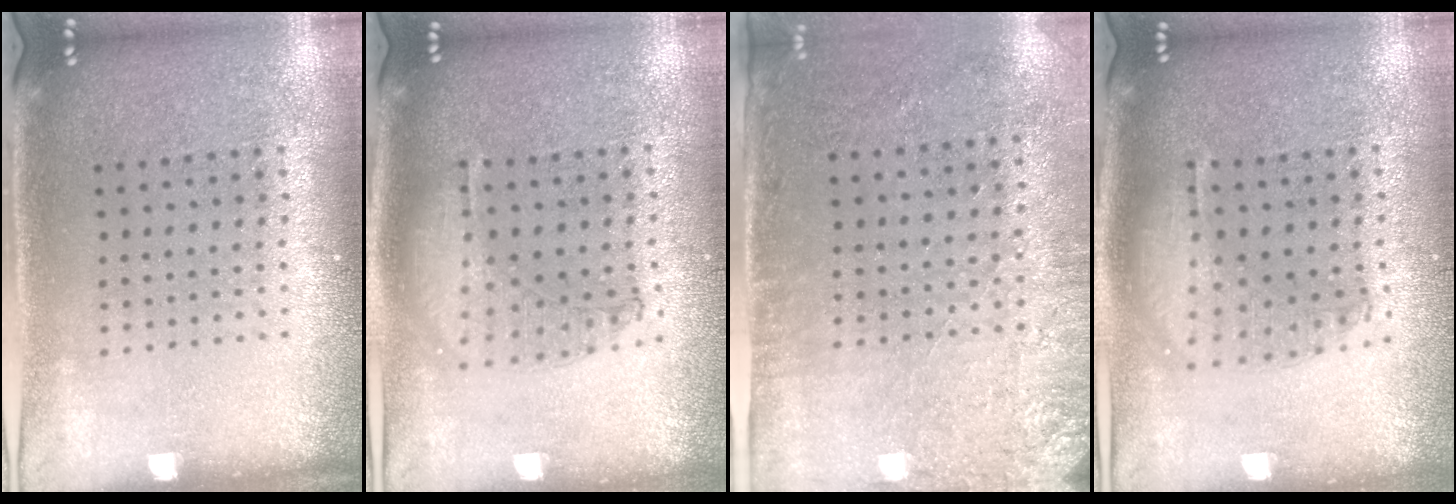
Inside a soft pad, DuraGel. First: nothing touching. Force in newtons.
{"total": 1.0, "press": 1.0, "slide": 0.1}
{"total": 2.7, "press": 2.3, "slide": 1.5}
{"total": 1.5, "press": 1.4, "slide": 0.7}